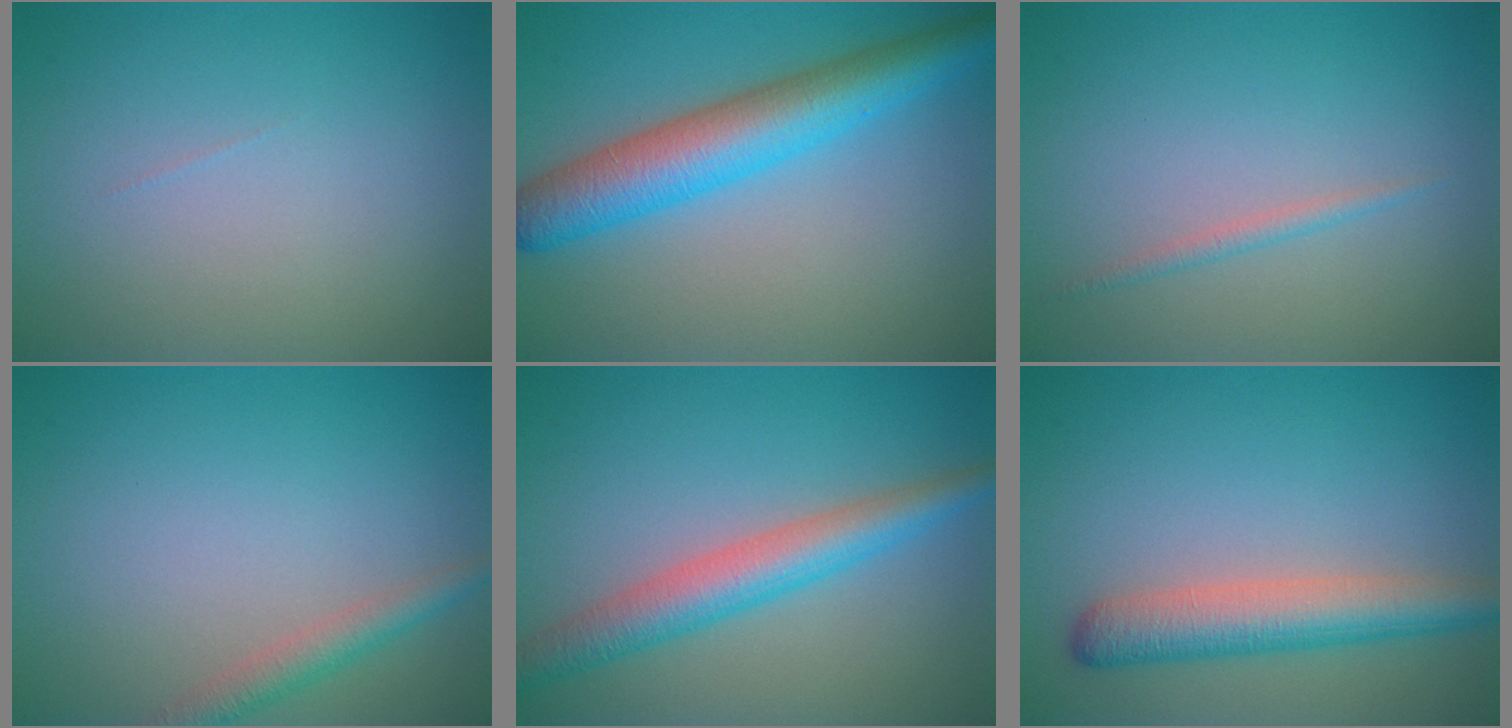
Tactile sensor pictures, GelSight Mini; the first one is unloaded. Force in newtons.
{"total": 7.3, "press": 7.3, "slide": 0.2}
{"total": 1.0, "press": 1.0, "slide": 0.0}
{"total": 2.3, "press": 2.3, "slide": 0.1}
{"total": 4.8, "press": 4.8, "slide": 0.0}
{"total": 5.0, "press": 5.0, "slide": 0.2}